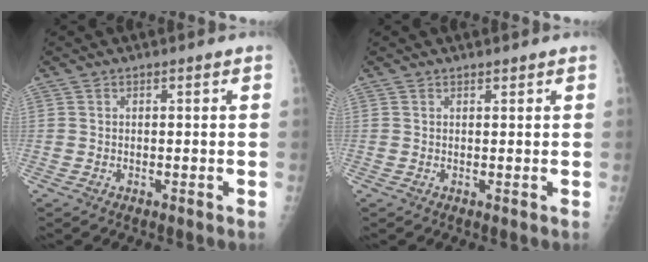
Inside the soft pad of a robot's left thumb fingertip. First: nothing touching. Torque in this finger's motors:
{"motor_torque": [0.00, 0.13, -0.06, 0.03, 0.00]}